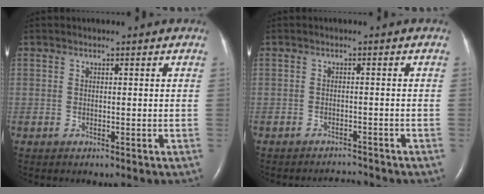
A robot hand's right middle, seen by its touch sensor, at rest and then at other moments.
{"total": 2.1, "force": [-2.1, -0.3, -0.5], "torque": [0.002, -0.012, -0.028]}